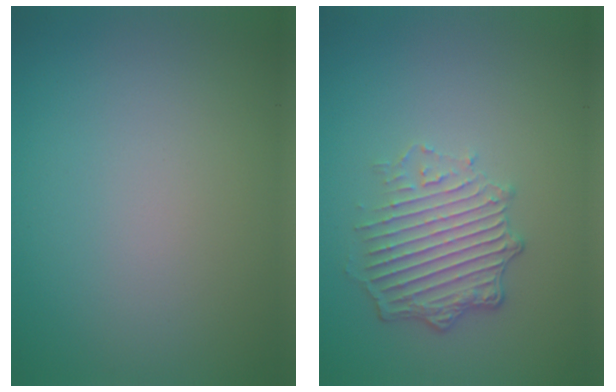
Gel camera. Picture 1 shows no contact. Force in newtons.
{"total": 4.1, "press": 3.2, "slide": 2.5}